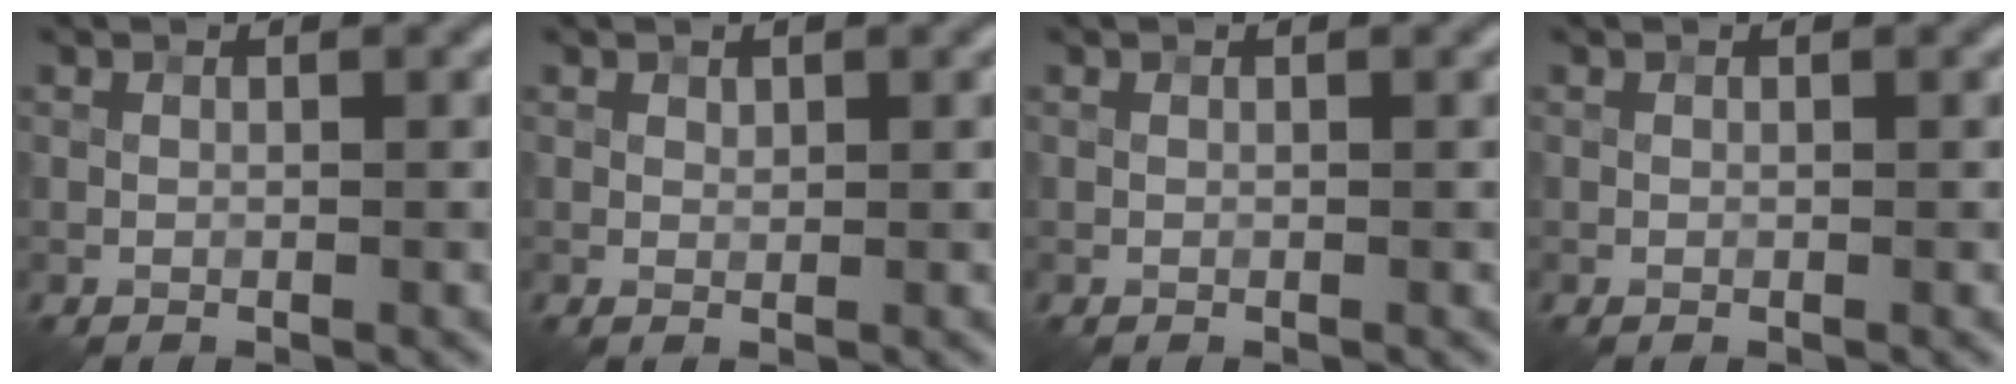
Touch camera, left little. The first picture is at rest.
{"total": 0.5, "force": [0.3, 0.3, 0.2], "torque": [-0.002, -0.002, 0.007]}
{"total": 0.0}
{"total": 0.0}